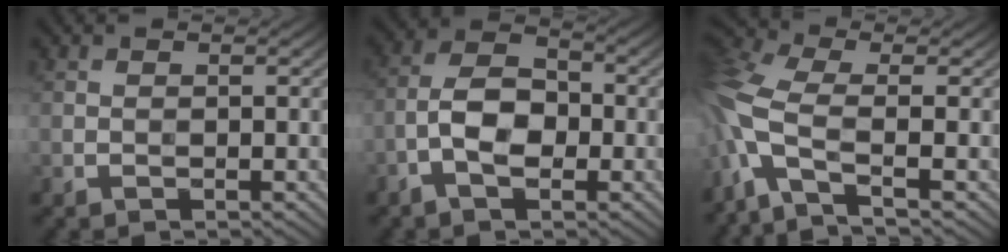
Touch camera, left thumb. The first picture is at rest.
{"total": 5.5, "force": [-1.8, 2.6, 4.5], "torque": [-0.086, 0.013, -0.042]}
{"total": 8.9, "force": [-2.7, 2.9, 7.9], "torque": [-0.211, -0.002, -0.074]}